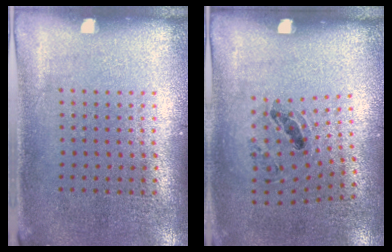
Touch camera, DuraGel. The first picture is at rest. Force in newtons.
{"total": 1.2, "press": 0.9, "slide": 0.8}